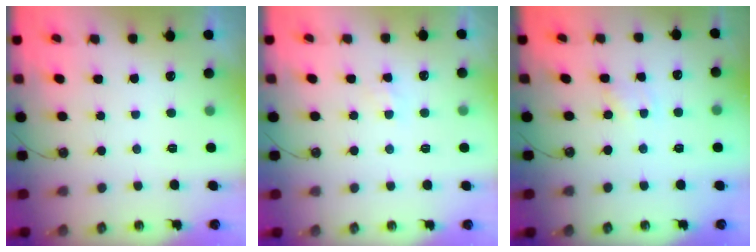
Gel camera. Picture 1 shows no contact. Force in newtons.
{"total": 5.6, "press": 5.6, "slide": 0.6}
{"total": 0.6, "press": 0.6, "slide": 0.1}